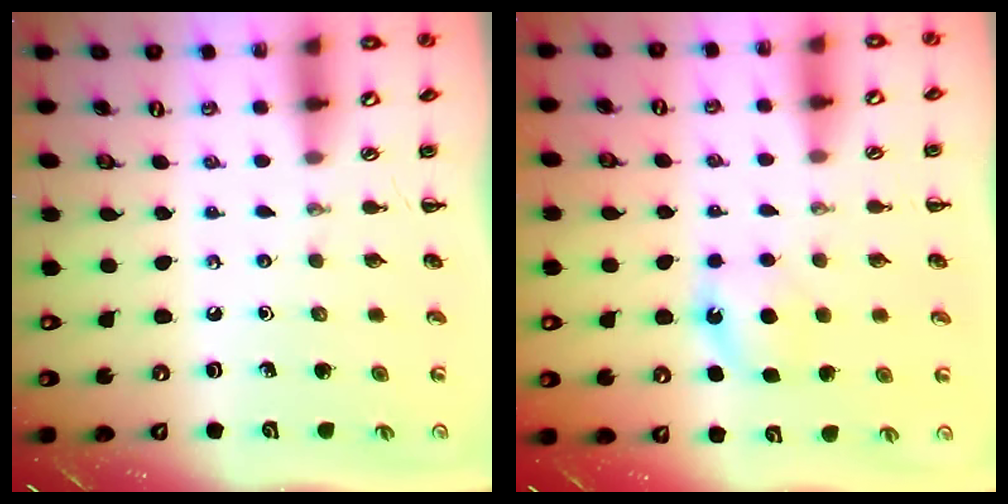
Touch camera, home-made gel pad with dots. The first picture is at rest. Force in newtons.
{"total": 5.8, "press": 5.4, "slide": 1.9}